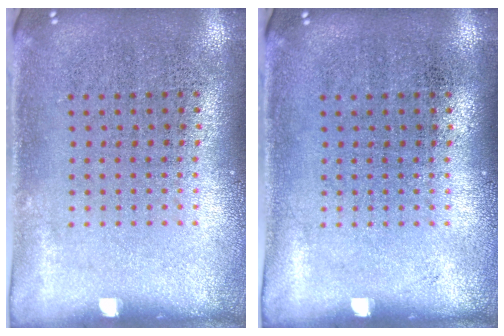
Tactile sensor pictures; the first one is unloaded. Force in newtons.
{"total": 0.0}